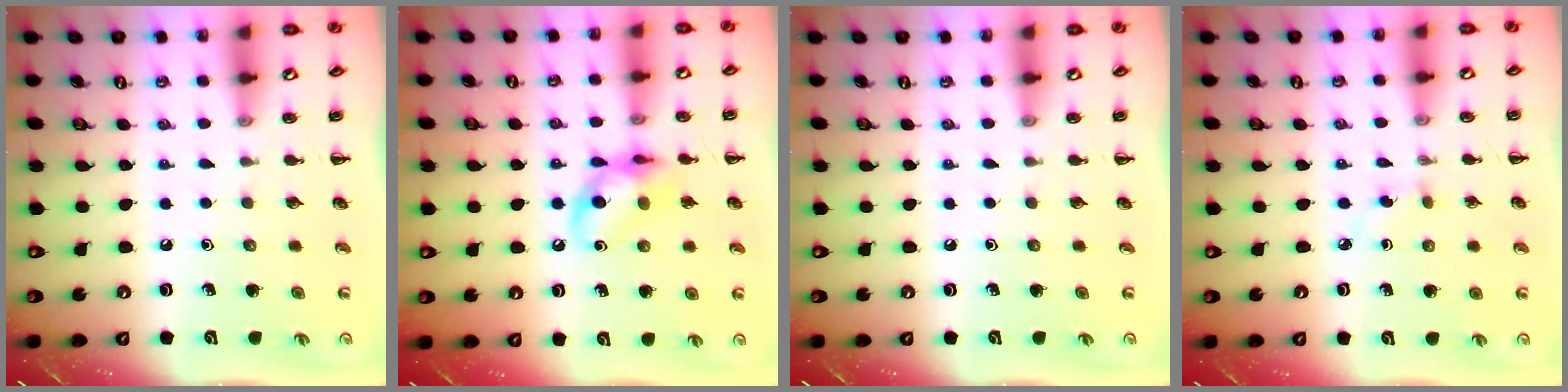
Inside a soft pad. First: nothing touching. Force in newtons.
{"total": 13.1, "press": 13.0, "slide": 2.0}
{"total": 0.0}
{"total": 3.0, "press": 2.8, "slide": 1.1}